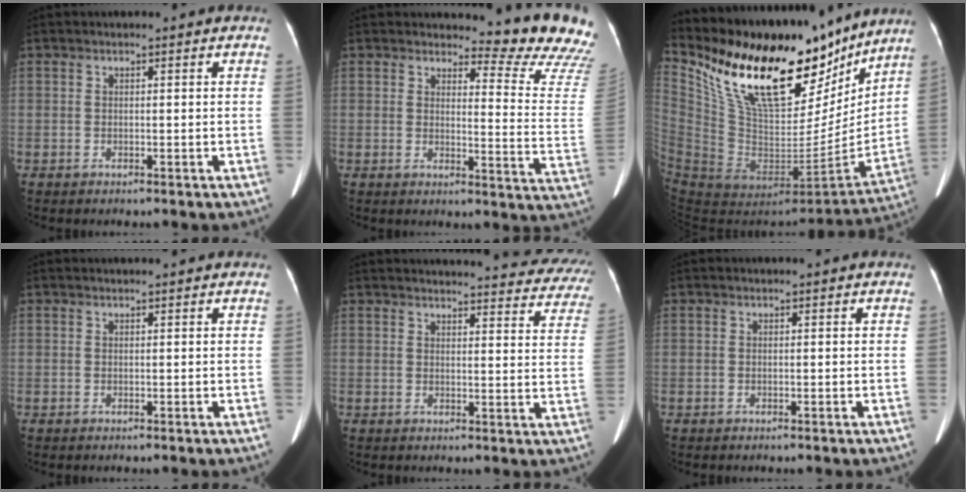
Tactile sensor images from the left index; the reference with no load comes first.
{"total": 13.0, "force": [12.8, 0.0, 2.1], "torque": [-0.013, -0.131, 0.119]}
{"total": 31.2, "force": [23.2, 12.3, 17.0], "torque": [-0.325, 0.004, 0.376]}
{"total": 2.2, "force": [2.1, 0.1, 0.7], "torque": [-0.008, 0.023, 0.027]}
{"total": 25.7, "force": [24.4, 4.9, 6.5], "torque": [-0.080, -0.063, 0.260]}
{"total": 0.0}